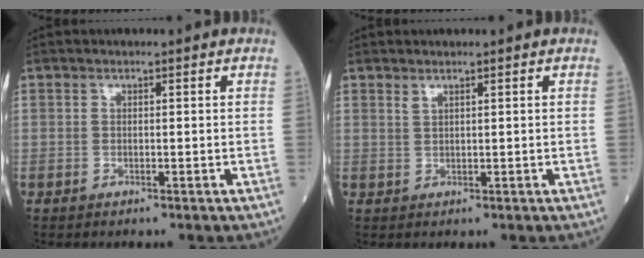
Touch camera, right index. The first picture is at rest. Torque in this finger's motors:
{"motor_torque": [-0.11, 0.11, -0.06, -0.01]}